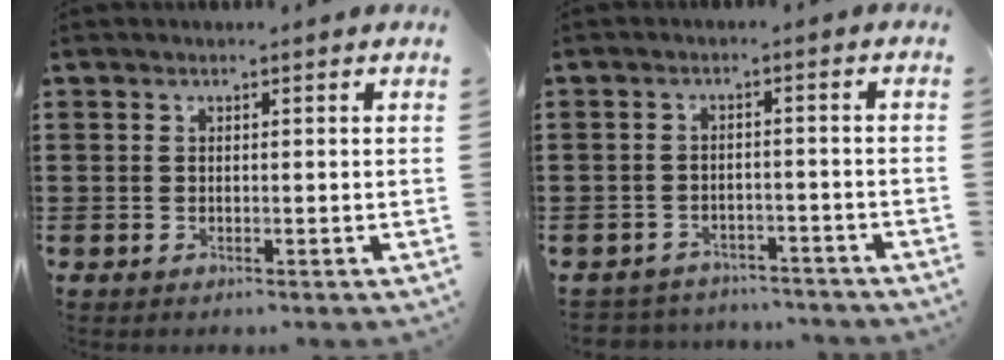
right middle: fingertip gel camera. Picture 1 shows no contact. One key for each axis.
{"total": 2.9, "fx": -2.8, "fy": 0.4, "fz": -0.5, "tx": -0.001, "ty": -0.001, "tz": -0.063}